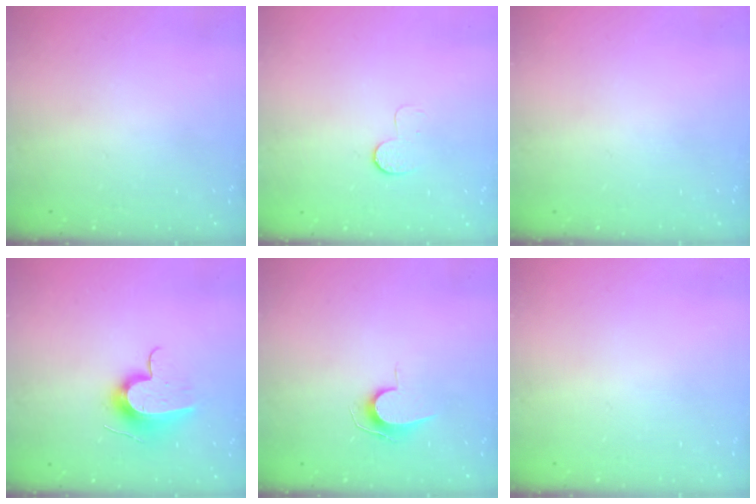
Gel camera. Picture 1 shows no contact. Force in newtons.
{"total": 5.7, "press": 5.6, "slide": 0.6}
{"total": 0.0}
{"total": 12.4, "press": 12.4, "slide": 0.4}
{"total": 7.0, "press": 7.0, "slide": 0.6}
{"total": 0.0}